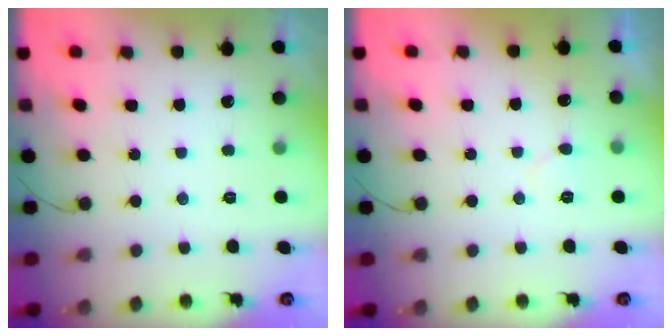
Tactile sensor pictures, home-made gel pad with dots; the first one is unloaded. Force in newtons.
{"total": 4.6, "press": 4.6, "slide": 0.3}